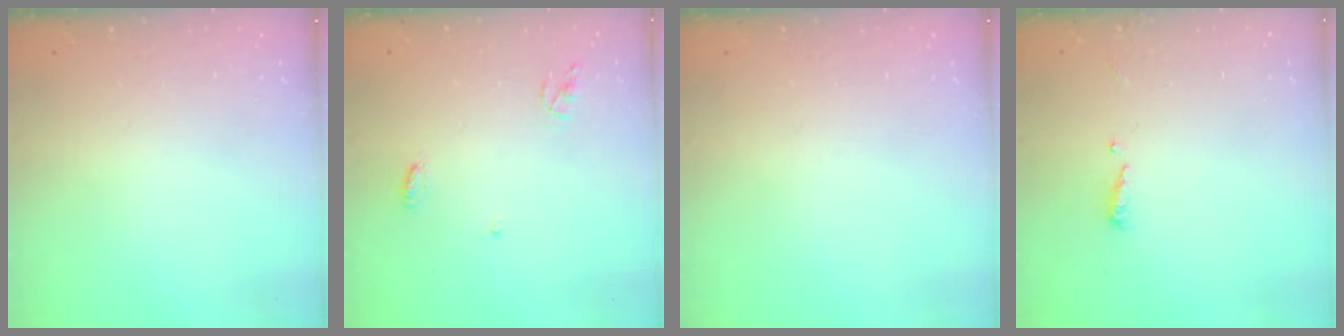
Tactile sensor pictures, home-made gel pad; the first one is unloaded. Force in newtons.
{"total": 4.7, "press": 4.7, "slide": 0.1}
{"total": 0.0}
{"total": 4.9, "press": 4.8, "slide": 0.4}